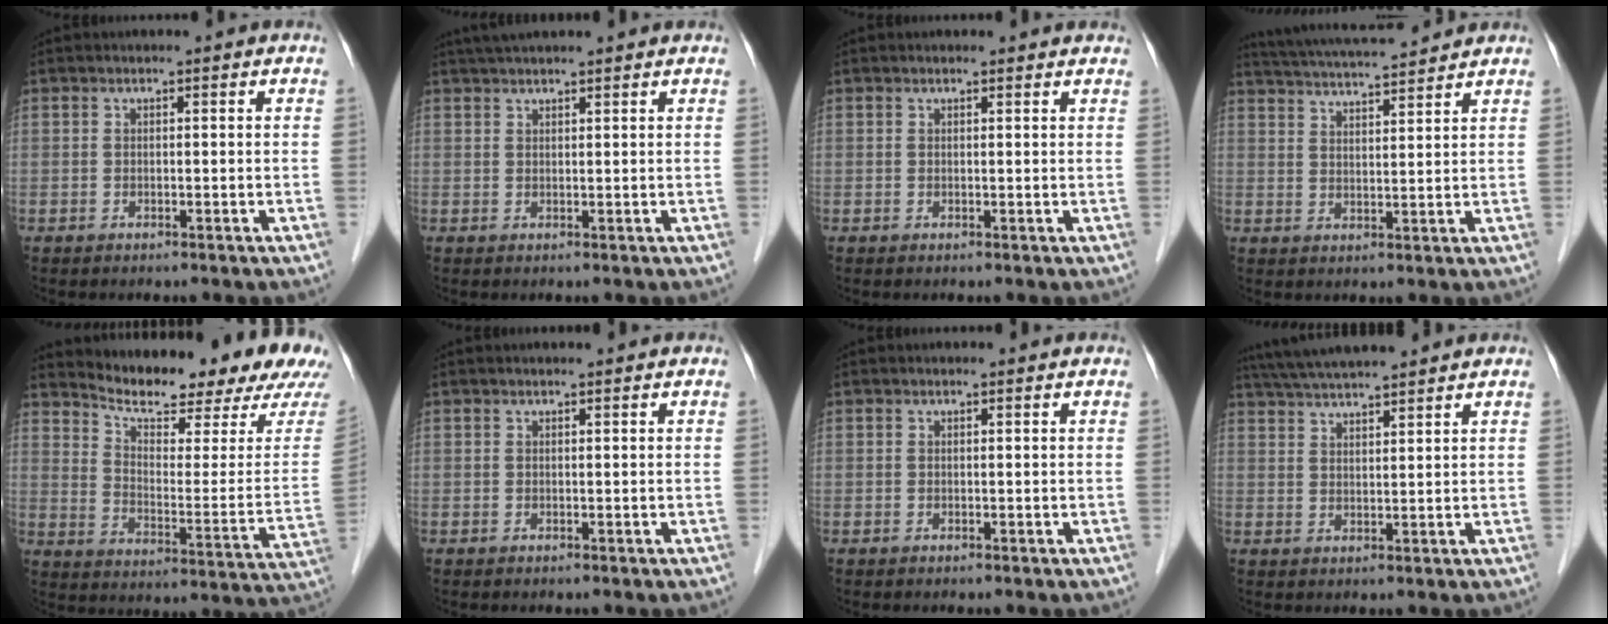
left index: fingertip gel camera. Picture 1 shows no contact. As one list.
[{"total": 7.4, "force": [6.5, 0.4, 3.4], "torque": [-0.052, 0.041, 0.093]}, {"total": 3.2, "force": [3.0, 0.6, 0.8], "torque": [-0.013, 0.014, 0.026]}, {"total": 12.0, "force": [11.2, 0.6, 4.5], "torque": [-0.088, 0.026, 0.171]}, {"total": 20.6, "force": [18.6, 2.5, 8.6], "torque": [-0.134, -0.064, 0.242]}, {"total": 1.9, "force": [1.7, 0.1, 0.9], "torque": [-0.009, 0.017, 0.023]}, {"total": 0.9, "force": [0.9, 0.1, 0.2], "torque": [-0.010, 0.007, 0.010]}, {"total": 11.1, "force": [10.0, 0.7, 4.7], "torque": [-0.085, 0.034, 0.157]}]